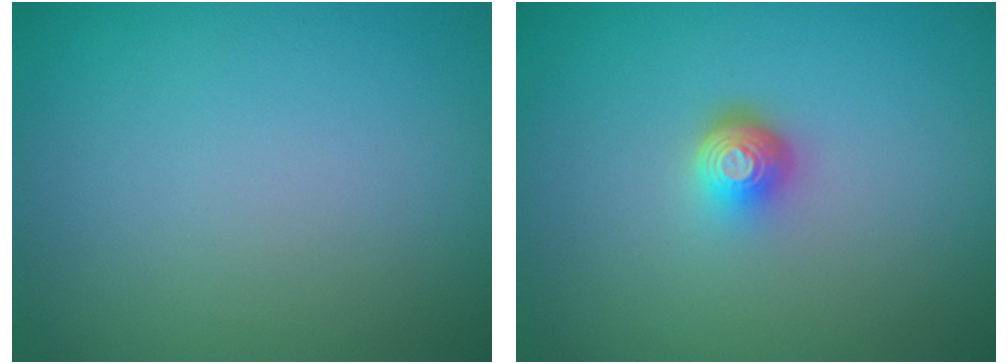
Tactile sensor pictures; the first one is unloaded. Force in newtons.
{"total": 2.3, "press": 1.5, "slide": 1.8}